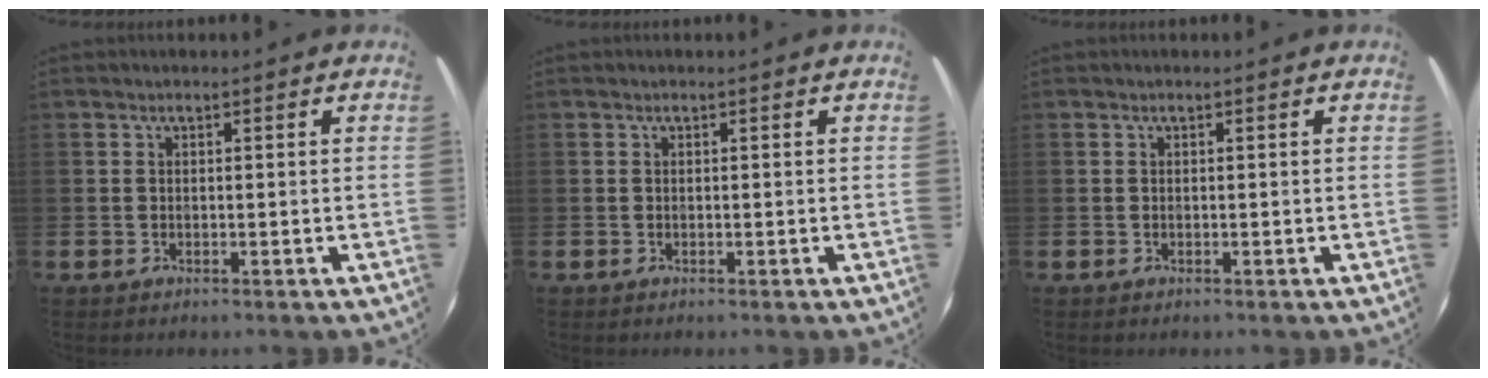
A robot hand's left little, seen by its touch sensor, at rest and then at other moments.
{"total": 0.0}
{"total": 0.0}